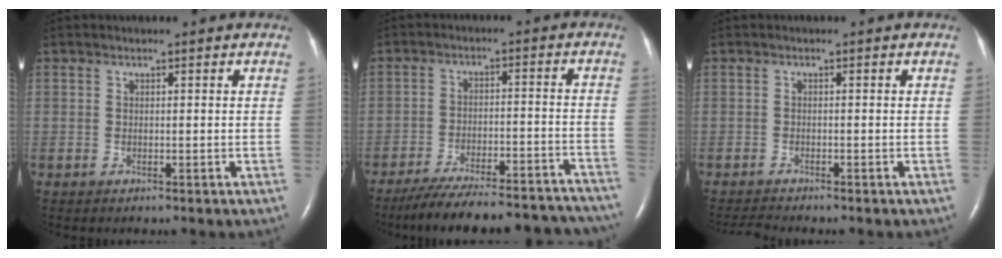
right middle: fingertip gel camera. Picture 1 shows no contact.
{"total": 24.1, "force": [-22.0, 4.3, 9.0], "torque": [-0.114, -0.007, -0.294]}
{"total": 2.0, "force": [-1.9, -0.6, 0.1], "torque": [-0.010, -0.014, -0.036]}